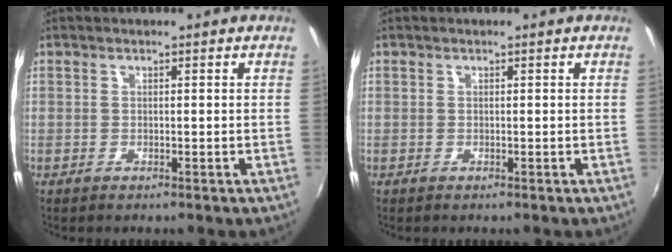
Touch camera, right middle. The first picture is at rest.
{"total": 0.0}